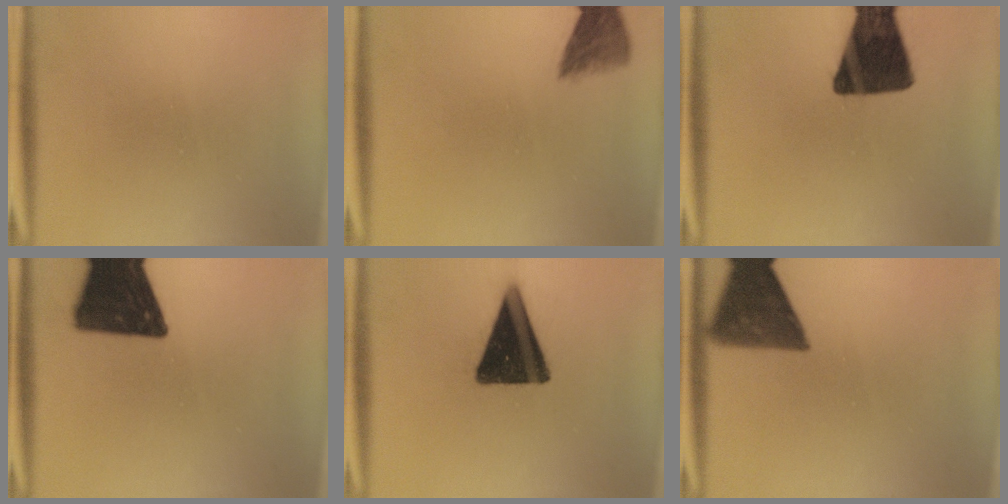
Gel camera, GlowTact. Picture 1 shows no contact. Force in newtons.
{"total": 5.0}
{"total": 16.1}
{"total": 19.5}
{"total": 15.8}
{"total": 10.4}